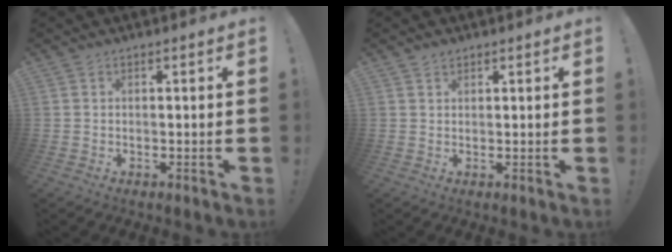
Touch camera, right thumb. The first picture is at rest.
{"total": 1.5, "force": [1.2, 0.8, 0.4], "torque": [-0.006, -0.004, 0.021]}